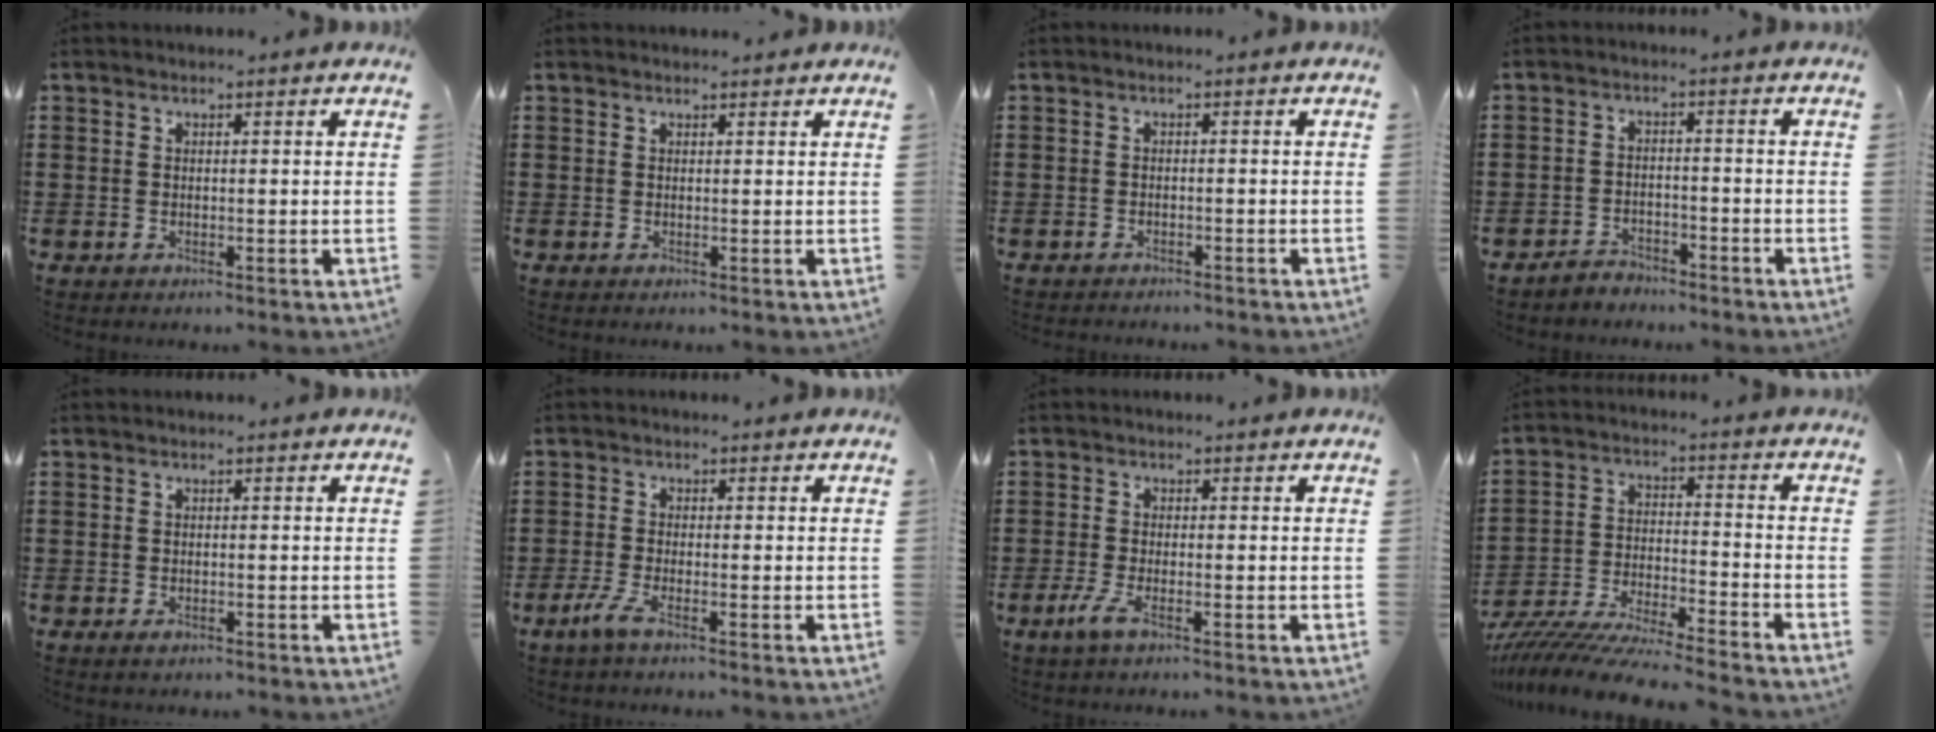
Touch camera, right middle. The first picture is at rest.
{"total": 0.6, "force": [0.5, 0.1, 0.1], "torque": [0.005, -0.004, 0.009]}
{"total": 1.0, "force": [-1.0, 0.1, 0.0], "torque": [-0.003, 0.001, -0.022]}
{"total": 2.9, "force": [-2.8, 0.6, -0.2], "torque": [-0.005, 0.003, -0.062]}
{"total": 0.7, "force": [-0.5, 0.3, 0.3], "torque": [-0.007, -0.004, -0.010]}
{"total": 3.0, "force": [-1.6, 0.4, 2.5], "torque": [-0.062, -0.009, -0.036]}
{"total": 3.0, "force": [-1.5, 0.5, 2.6], "torque": [-0.064, -0.010, -0.034]}
{"total": 8.6, "force": [-8.4, -0.1, 1.9], "torque": [-0.041, 0.001, -0.169]}